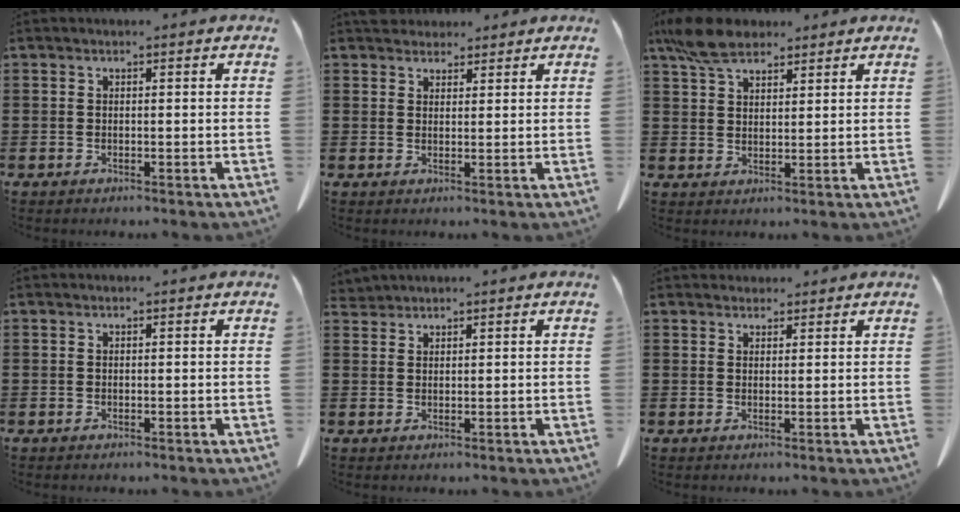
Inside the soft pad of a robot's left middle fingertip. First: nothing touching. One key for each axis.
{"total": 3.2, "fx": 2.9, "fy": 1.3, "fz": 0.5, "tx": -0.010, "ty": -0.004, "tz": 0.056}
{"total": 7.0, "fx": 5.2, "fy": 3.2, "fz": 3.4, "tx": -0.085, "ty": 0.001, "tz": 0.100}
{"total": 0.0}
{"total": 1.4, "fx": 1.4, "fy": 0.1, "fz": 0.0, "tx": -0.005, "ty": 0.001, "tz": 0.029}
{"total": 2.0, "fx": 1.8, "fy": 0.8, "fz": 0.1, "tx": 0.000, "ty": -0.002, "tz": 0.036}